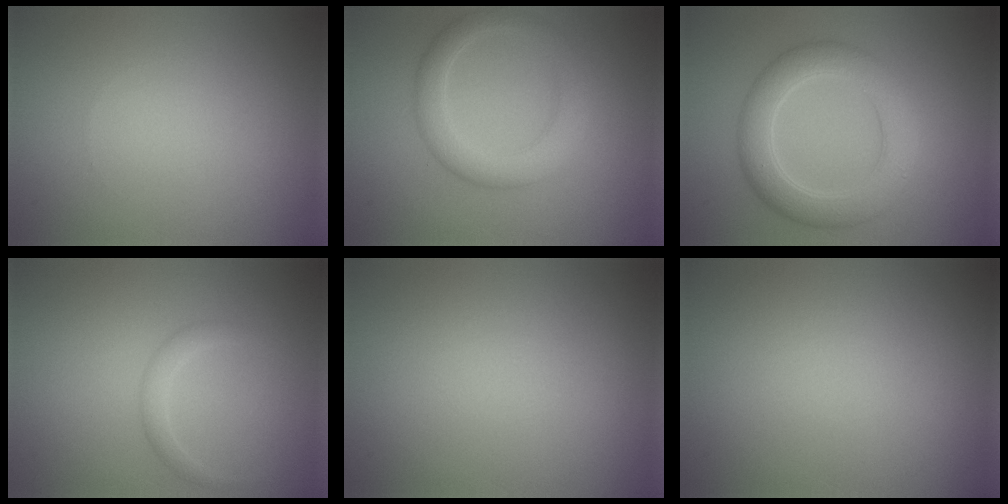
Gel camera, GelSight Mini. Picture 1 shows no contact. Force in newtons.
{"total": 3.7, "press": 3.7, "slide": 0.3}
{"total": 5.0, "press": 5.0, "slide": 0.3}
{"total": 1.4, "press": 1.3, "slide": 0.1}
{"total": 0.0}
{"total": 0.0}